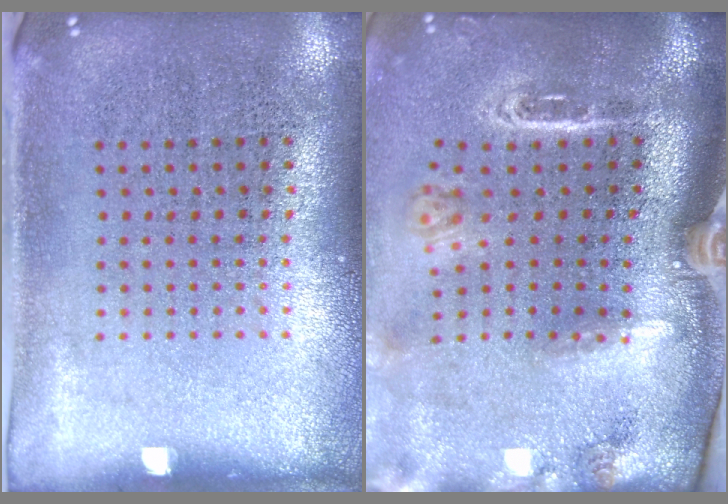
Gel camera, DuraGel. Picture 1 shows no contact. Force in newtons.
{"total": 3.1, "press": 2.1, "slide": 2.3}